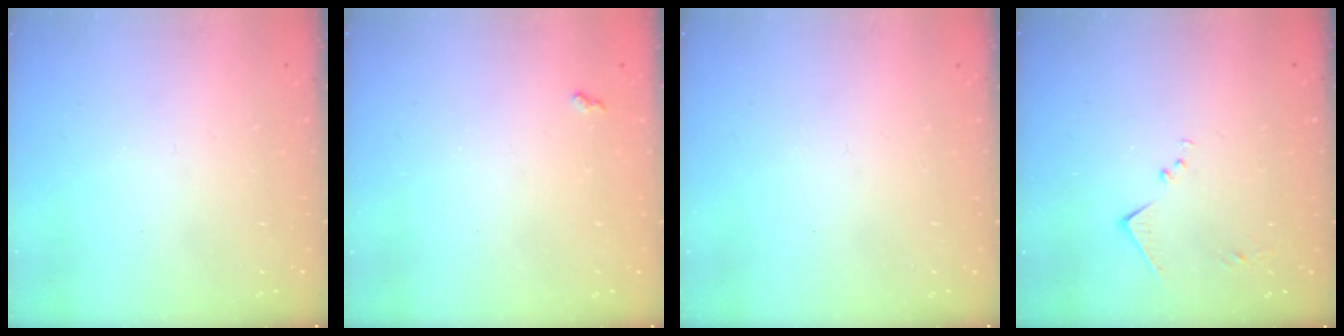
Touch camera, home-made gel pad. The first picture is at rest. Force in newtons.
{"total": 3.6, "press": 3.6, "slide": 0.4}
{"total": 0.0}
{"total": 6.9, "press": 6.9, "slide": 0.5}